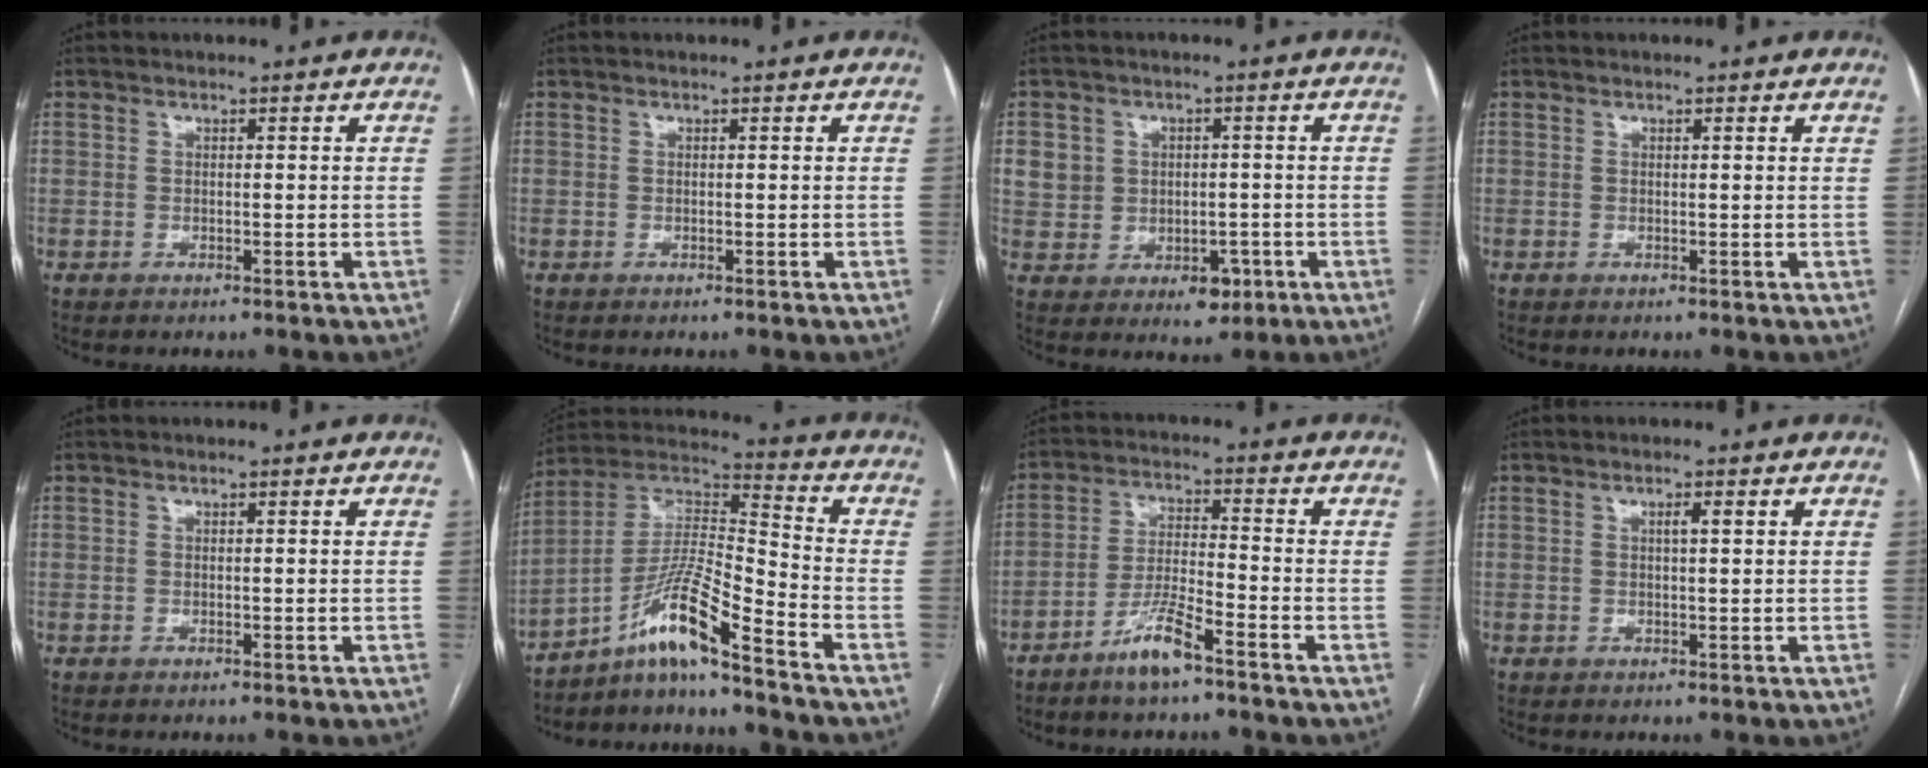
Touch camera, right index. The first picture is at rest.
{"total": 0.0}
{"total": 8.3, "force": [-0.4, 7.5, 3.6], "torque": [-0.047, 0.023, 0.015]}
{"total": 0.5, "force": [0.5, -0.1, 0.1], "torque": [-0.010, -0.002, 0.005]}
{"total": 0.0}
{"total": 10.8, "force": [-7.8, -0.5, 7.4], "torque": [-0.150, 0.014, -0.145]}
{"total": 6.4, "force": [-4.7, 0.3, 4.4], "torque": [-0.090, -0.007, -0.093]}
{"total": 1.3, "force": [0.6, 0.0, 1.2], "torque": [-0.020, 0.000, 0.008]}